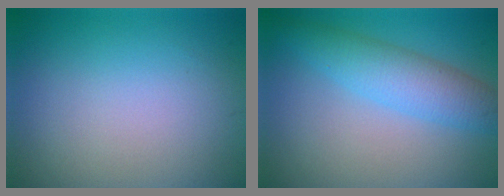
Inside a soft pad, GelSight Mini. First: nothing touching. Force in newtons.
{"total": 4.4, "press": 4.4, "slide": 0.1}